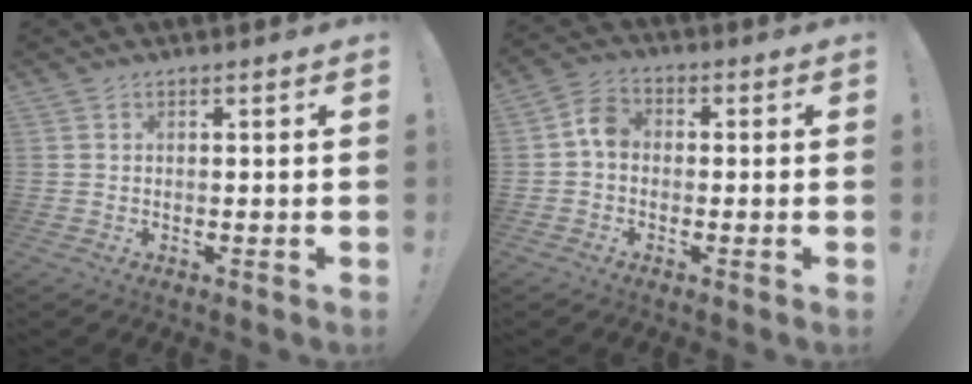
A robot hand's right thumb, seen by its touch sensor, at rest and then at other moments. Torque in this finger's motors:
{"motor_torque": [1.05, 0.79, 0.54, 0.06, 0.00]}